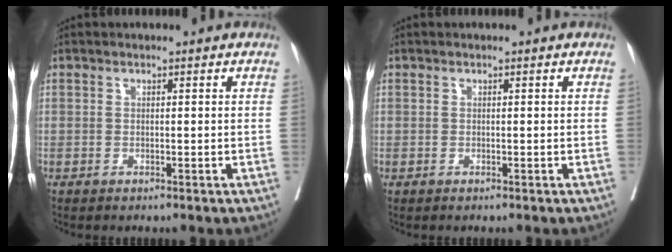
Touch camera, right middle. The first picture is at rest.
{"total": 0.0}